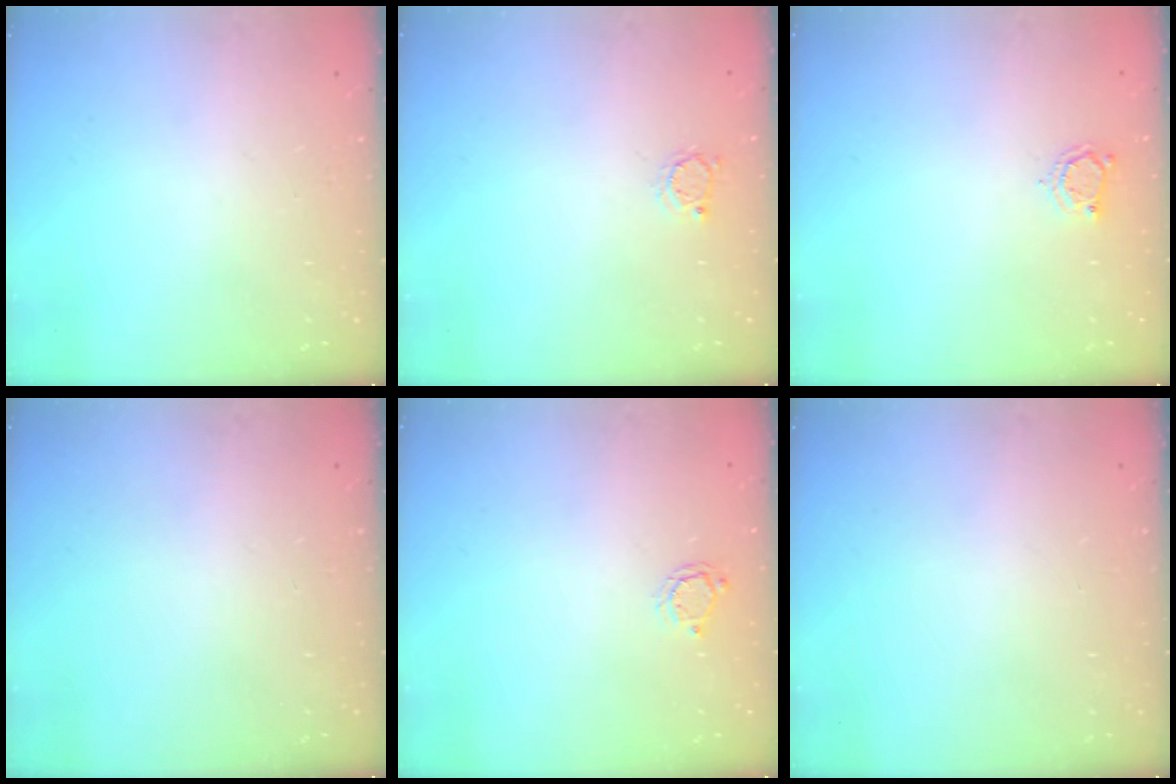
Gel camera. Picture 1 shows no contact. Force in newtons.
{"total": 2.6, "press": 2.6, "slide": 0.4}
{"total": 3.7, "press": 3.6, "slide": 0.4}
{"total": 0.0}
{"total": 3.7, "press": 3.7, "slide": 0.3}
{"total": 0.0}